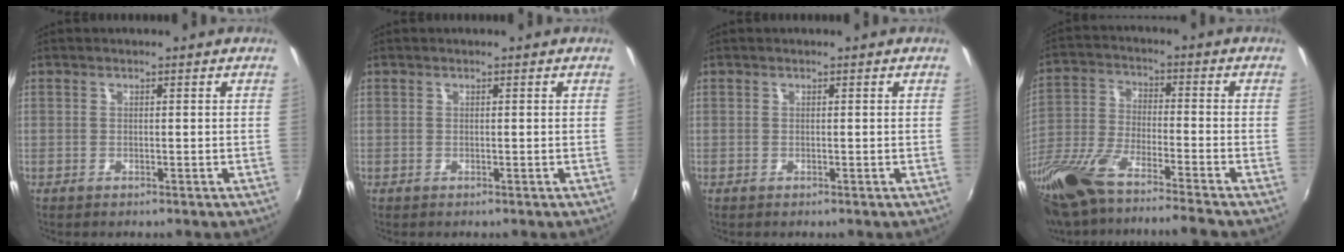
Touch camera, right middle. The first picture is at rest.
{"total": 0.0}
{"total": 0.0}
{"total": 18.7, "force": [-15.1, 2.3, 10.7], "torque": [-0.231, -0.050, -0.283]}